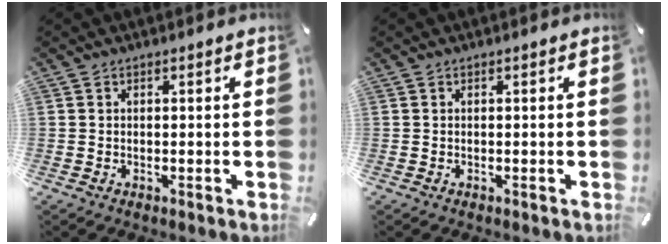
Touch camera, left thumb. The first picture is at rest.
{"total": 0.0}